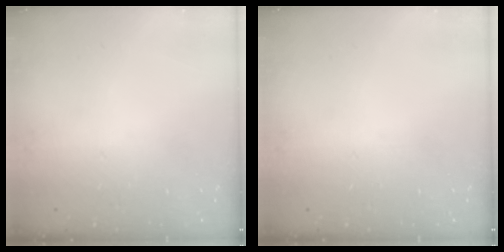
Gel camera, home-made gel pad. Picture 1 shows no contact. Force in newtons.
{"total": 0.0}